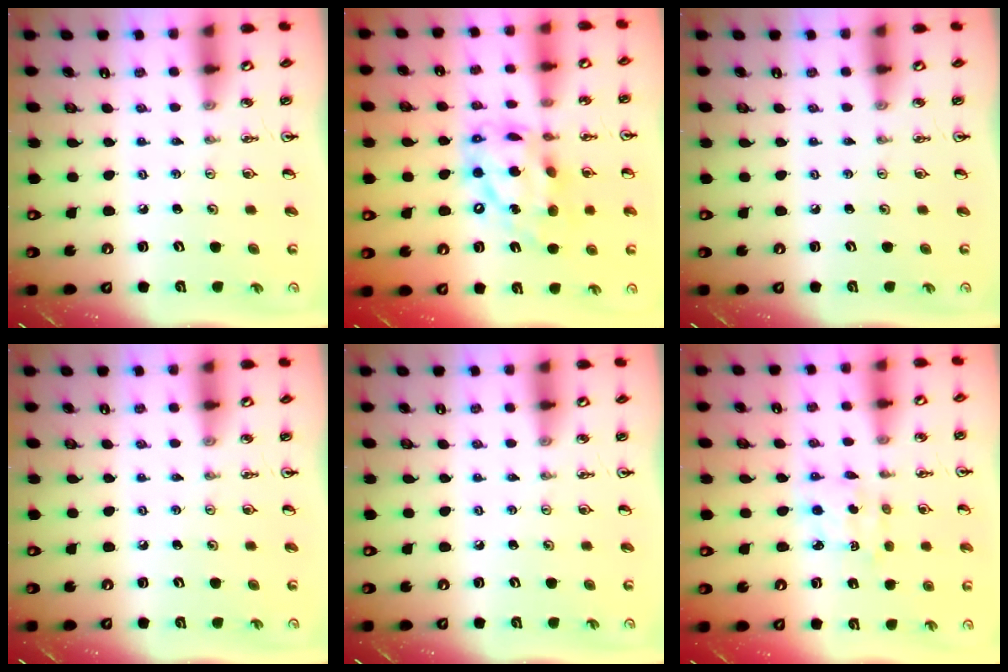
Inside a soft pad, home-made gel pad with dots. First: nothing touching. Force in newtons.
{"total": 15.8, "press": 15.7, "slide": 1.2}
{"total": 0.0}
{"total": 0.0}
{"total": 0.0}
{"total": 2.9, "press": 2.9, "slide": 0.2}